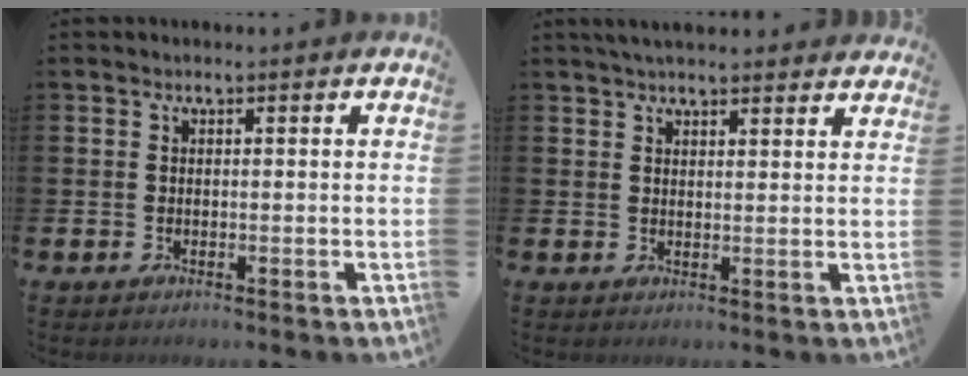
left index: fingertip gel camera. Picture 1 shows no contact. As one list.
[{"total": 3.4, "force": [3.2, 0.5, 0.8], "torque": [-0.021, -0.008, 0.059]}]